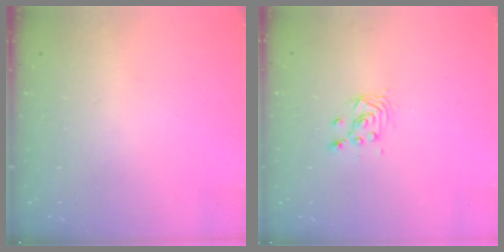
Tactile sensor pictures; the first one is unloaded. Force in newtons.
{"total": 2.9, "press": 2.9, "slide": 0.1}